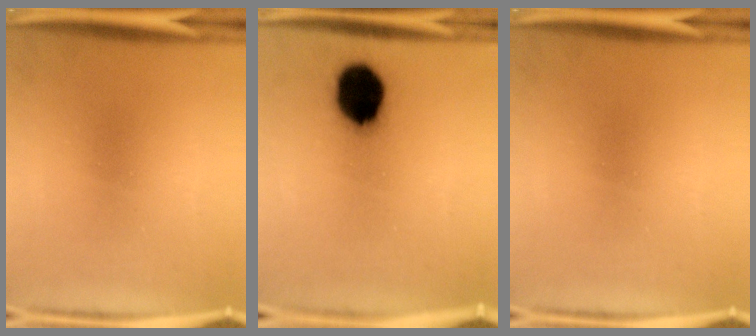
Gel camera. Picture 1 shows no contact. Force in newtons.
{"total": 13.9}
{"total": 0.0}